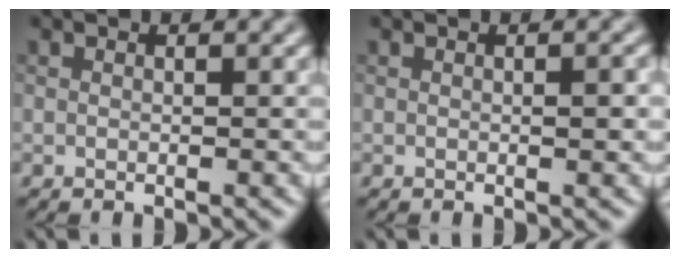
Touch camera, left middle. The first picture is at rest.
{"total": 0.9, "force": [0.0, 0.2, 0.8], "torque": [-0.012, -0.001, 0.001]}